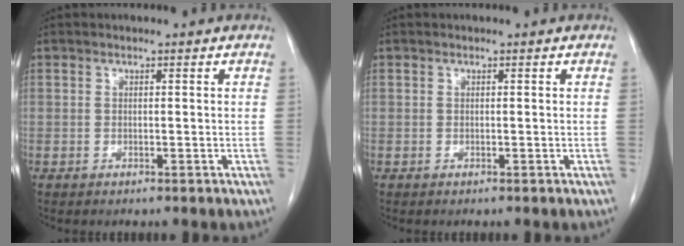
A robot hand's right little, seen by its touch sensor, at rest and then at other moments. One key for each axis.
{"total": 0.0}